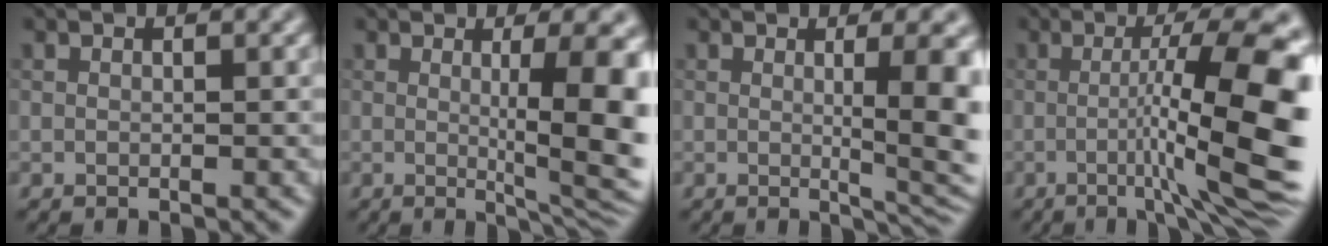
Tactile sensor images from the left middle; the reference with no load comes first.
{"total": 8.9, "force": [0.4, 2.2, 8.6], "torque": [-0.109, -0.011, 0.010]}
{"total": 6.7, "force": [0.4, 1.8, 6.4], "torque": [-0.072, -0.007, 0.011]}
{"total": 12.6, "force": [-1.9, 2.3, 12.2], "torque": [-0.170, 0.008, -0.029]}